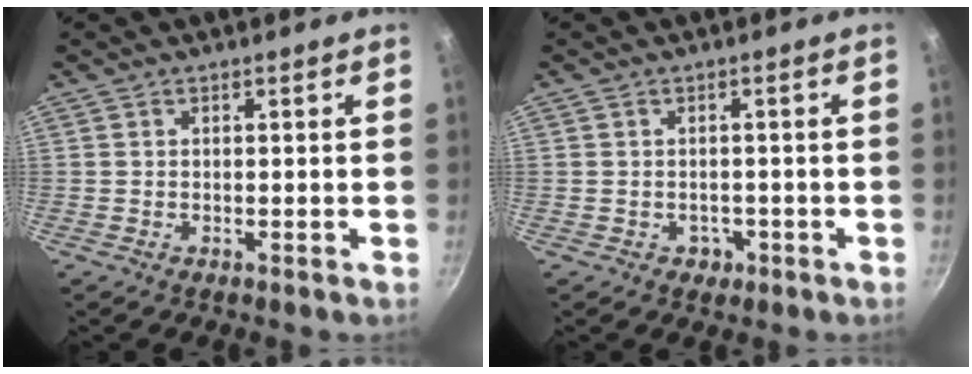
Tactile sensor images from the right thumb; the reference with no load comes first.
{"total": 2.3, "force": [-0.8, 2.0, 0.7], "torque": [0.003, 0.010, 0.000]}